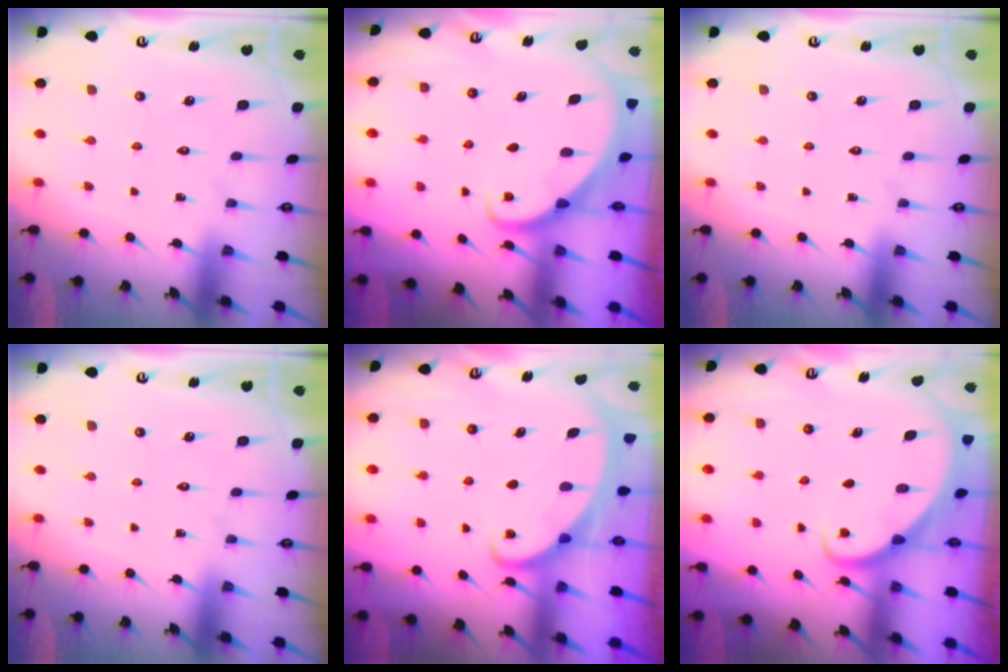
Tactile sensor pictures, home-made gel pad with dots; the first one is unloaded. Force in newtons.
{"total": 1.8, "press": 1.8, "slide": 0.2}
{"total": 0.0}
{"total": 0.0}
{"total": 2.3, "press": 2.2, "slide": 0.4}
{"total": 2.1, "press": 2.1, "slide": 0.2}